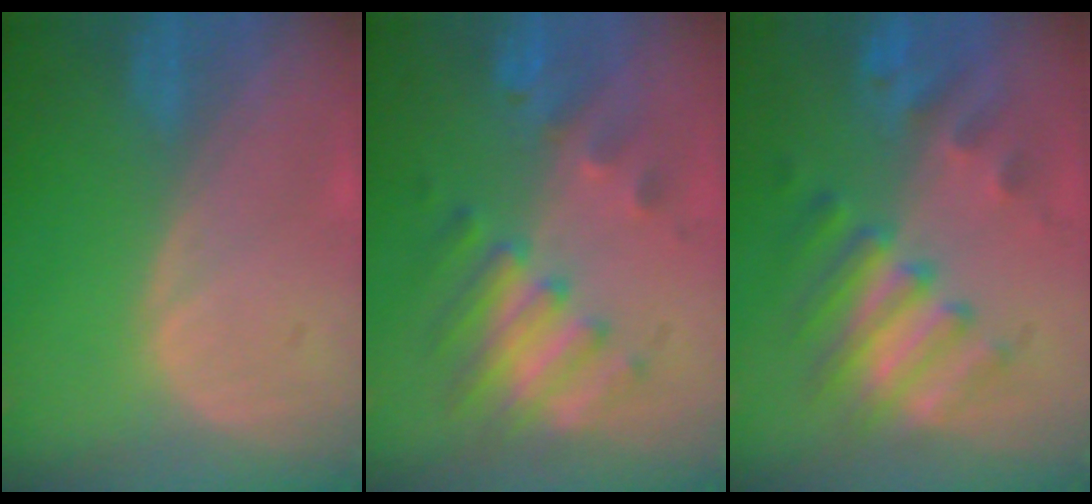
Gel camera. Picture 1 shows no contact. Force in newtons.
{"total": 7.6, "press": 7.0, "slide": 3.0}
{"total": 7.9, "press": 7.6, "slide": 2.1}